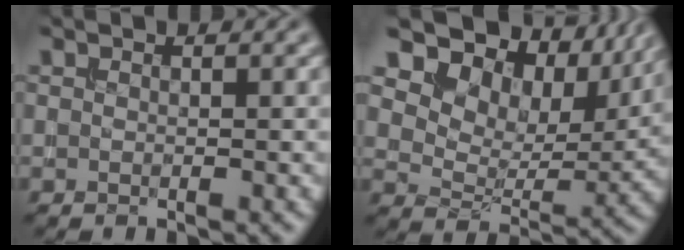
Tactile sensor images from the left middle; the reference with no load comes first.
{"total": 14.6, "force": [9.0, 8.6, 7.5], "torque": [-0.160, 0.035, 0.142]}